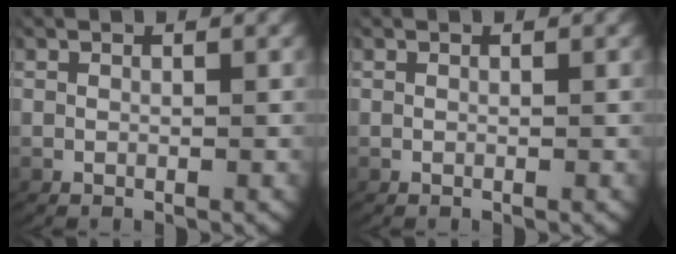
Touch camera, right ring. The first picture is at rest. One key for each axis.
{"total": 0.0}